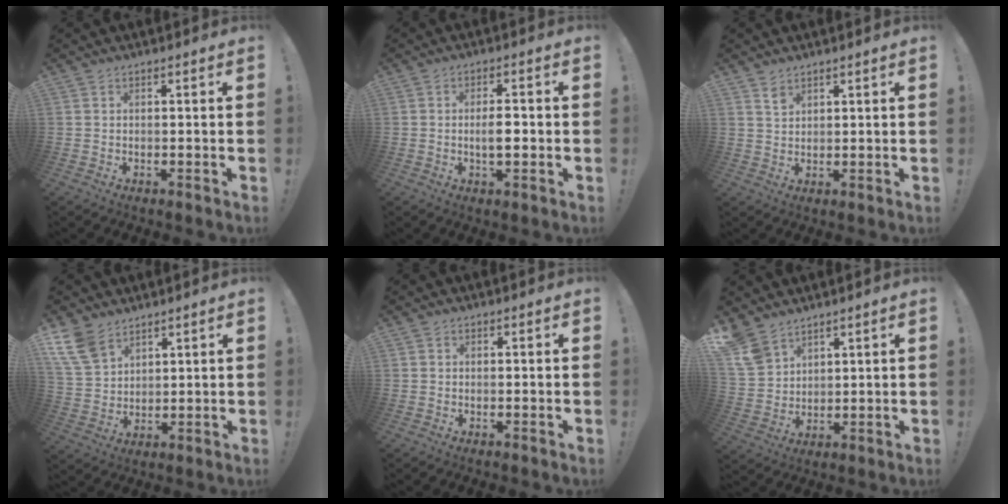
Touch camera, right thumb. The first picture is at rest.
{"total": 4.9, "force": [-0.8, 1.8, 4.5], "torque": [-0.069, -0.001, -0.018]}
{"total": 2.7, "force": [2.1, 1.4, 0.9], "torque": [-0.001, -0.017, 0.037]}
{"total": 10.3, "force": [7.2, 6.0, 4.4], "torque": [-0.103, -0.030, 0.145]}
{"total": 0.5, "force": [-0.2, 0.5, 0.1], "torque": [-0.001, 0.002, -0.004]}
{"total": 8.9, "force": [6.8, 5.0, 2.8], "torque": [-0.062, -0.041, 0.138]}